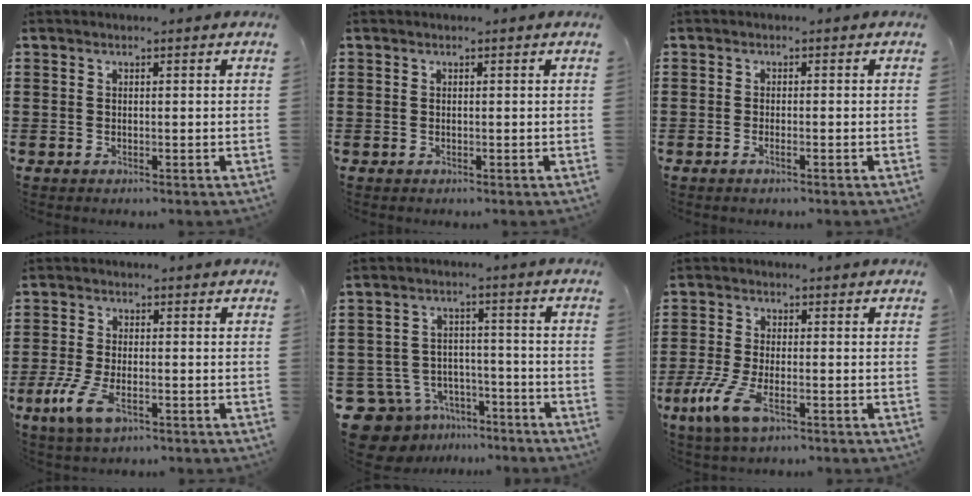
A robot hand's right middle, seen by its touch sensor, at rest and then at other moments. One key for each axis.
{"total": 0.0}
{"total": 0.9, "fx": -0.5, "fy": 0.1, "fz": 0.8, "tx": -0.015, "ty": -0.004, "tz": -0.008}
{"total": 6.3, "fx": -2.8, "fy": 2.6, "fz": 5.0, "tx": -0.122, "ty": -0.012, "tz": -0.058}
{"total": 8.2, "fx": -7.1, "fy": 3.9, "fz": 1.0, "tx": -0.047, "ty": 0.021, "tz": -0.142}
{"total": 7.2, "fx": -3.4, "fy": 2.8, "fz": 5.7, "tx": -0.139, "ty": -0.012, "tz": -0.068}